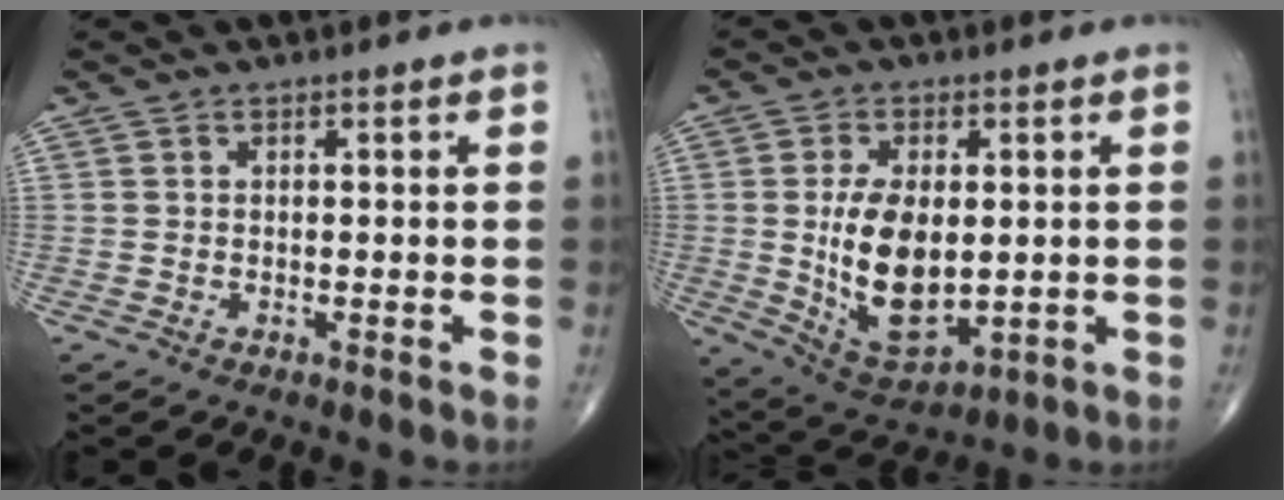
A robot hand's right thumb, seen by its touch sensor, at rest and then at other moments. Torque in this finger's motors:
{"motor_torque": [2.56, 2.45, 1.58, -0.34, 0.17]}